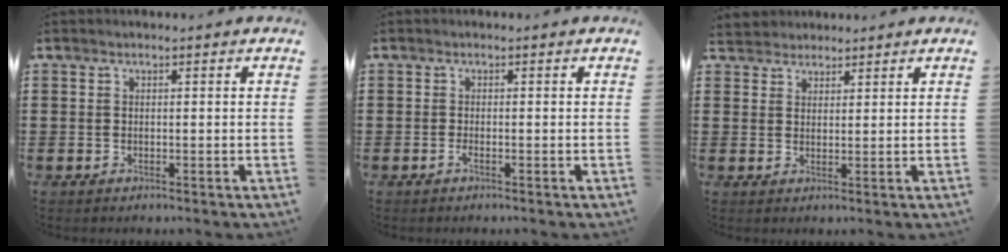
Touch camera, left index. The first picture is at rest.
{"total": 0.7, "force": [-0.4, 0.0, 0.6], "torque": [-0.014, -0.002, -0.006]}
{"total": 2.5, "force": [2.2, 1.1, -0.5], "torque": [0.000, 0.004, 0.044]}